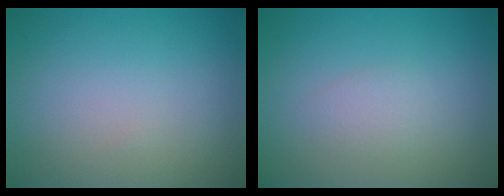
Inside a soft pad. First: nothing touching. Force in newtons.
{"total": 1.4, "press": 1.4, "slide": 0.0}